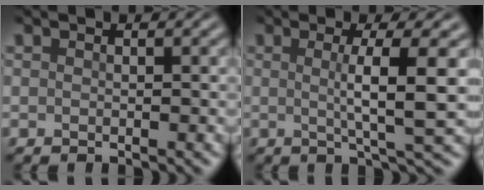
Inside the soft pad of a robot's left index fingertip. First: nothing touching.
{"total": 5.4, "force": [0.4, 0.9, 5.3], "torque": [-0.083, 0.001, 0.005]}